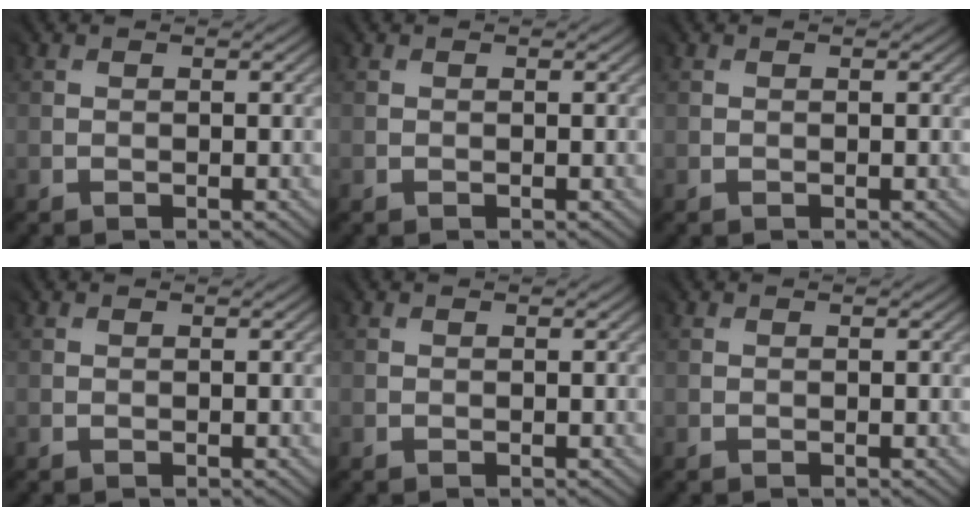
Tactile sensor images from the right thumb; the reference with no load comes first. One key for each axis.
{"total": 0.0}
{"total": 0.0}
{"total": 0.0}
{"total": 0.0}
{"total": 0.0}